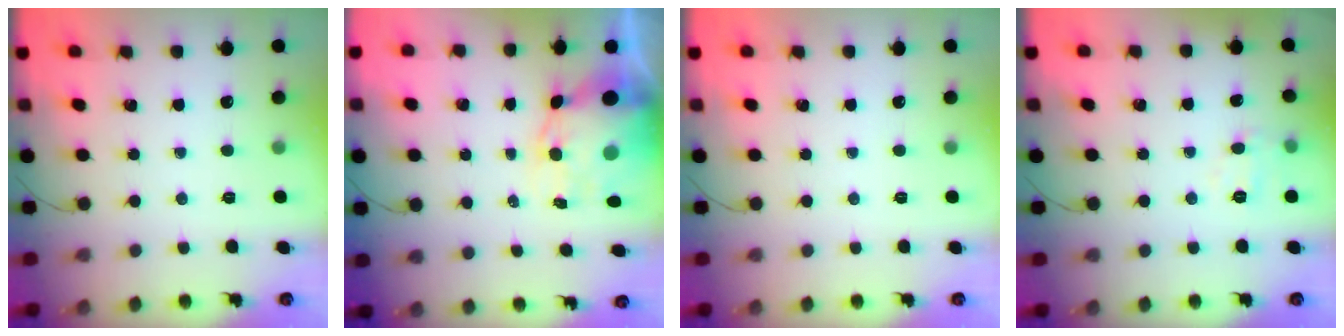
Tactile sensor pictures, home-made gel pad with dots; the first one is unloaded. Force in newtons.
{"total": 8.2, "press": 7.7, "slide": 2.7}
{"total": 0.0}
{"total": 6.5, "press": 6.3, "slide": 1.2}